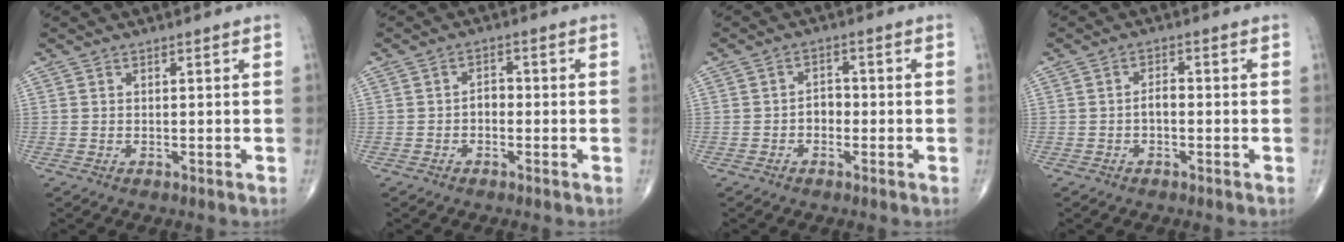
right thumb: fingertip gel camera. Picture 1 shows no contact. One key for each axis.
{"total": 2.2, "fx": -0.7, "fy": 1.5, "fz": 1.4, "tx": -0.010, "ty": 0.011, "tz": -0.018}
{"total": 2.8, "fx": -0.9, "fy": 2.1, "fz": 1.7, "tx": -0.010, "ty": 0.013, "tz": -0.022}
{"total": 2.0, "fx": -0.6, "fy": 1.1, "fz": 1.6, "tx": -0.019, "ty": 0.010, "tz": -0.012}